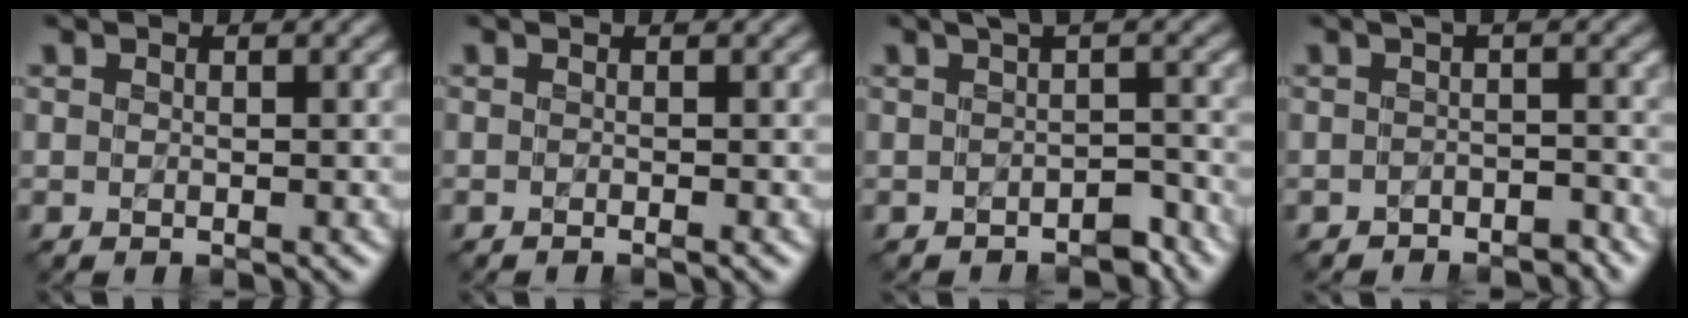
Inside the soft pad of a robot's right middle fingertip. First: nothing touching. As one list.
[{"total": 0.9, "force": [-0.3, 0.3, 0.8], "torque": [-0.006, -0.004, -0.010]}, {"total": 2.4, "force": [-1.2, 0.7, 1.9], "torque": [-0.017, 0.000, -0.017]}, {"total": 2.3, "force": [-2.0, 0.6, 1.0], "torque": [-0.012, -0.005, -0.030]}]